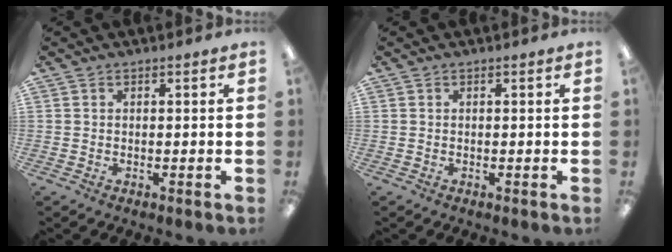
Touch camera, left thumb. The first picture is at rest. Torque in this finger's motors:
{"motor_torque": [0.00, 0.00, -0.12, 0.26, 0.00]}